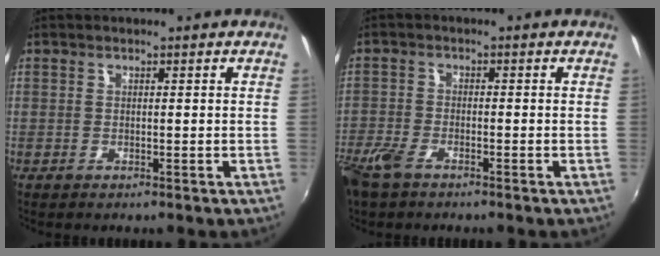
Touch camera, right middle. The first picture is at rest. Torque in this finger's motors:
{"motor_torque": [0.66, -0.72, 0.37, 0.08]}